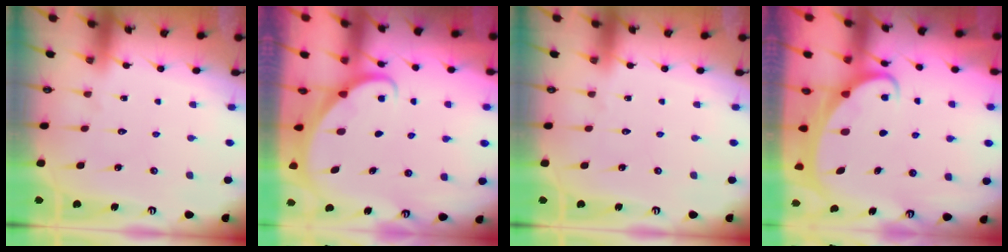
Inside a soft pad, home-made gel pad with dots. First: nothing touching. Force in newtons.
{"total": 1.6, "press": 1.6, "slide": 0.0}
{"total": 0.0}
{"total": 3.6, "press": 3.6, "slide": 0.3}